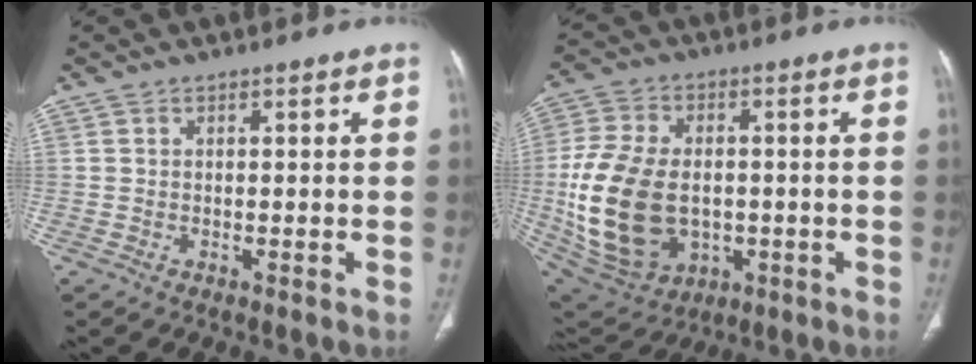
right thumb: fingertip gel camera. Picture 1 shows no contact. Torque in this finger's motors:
{"motor_torque": [0.82, 0.91, 1.97, 0.13, 0.64]}